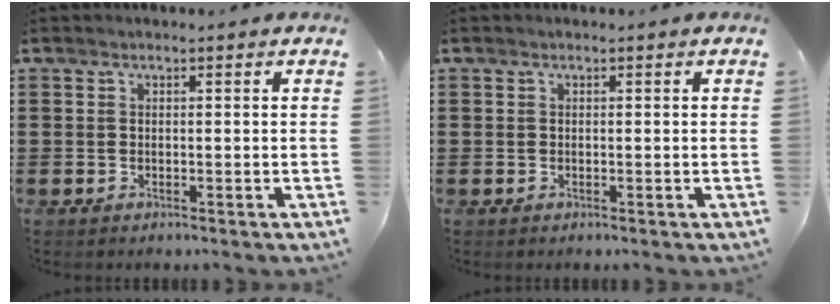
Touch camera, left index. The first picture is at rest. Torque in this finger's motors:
{"motor_torque": [0.00, 0.00, 0.00, 0.01]}